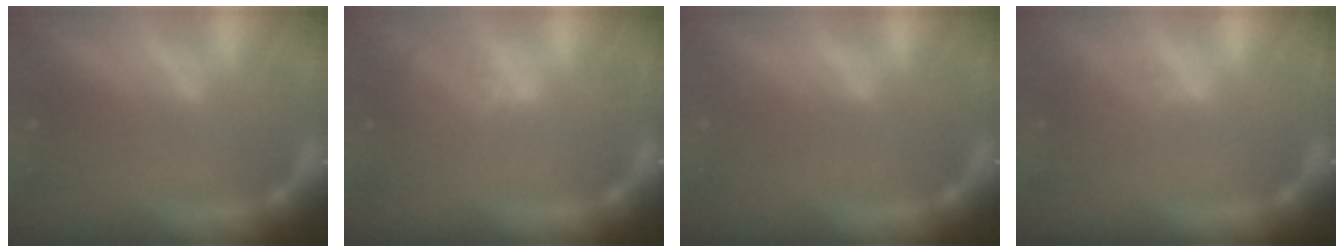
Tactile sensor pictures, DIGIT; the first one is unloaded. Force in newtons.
{"total": 2.9}
{"total": 0.9}
{"total": 1.5}